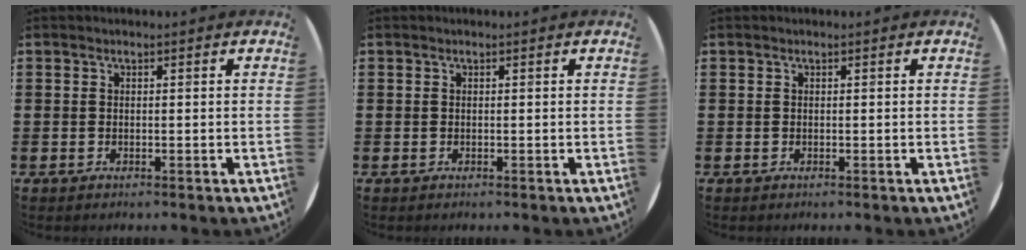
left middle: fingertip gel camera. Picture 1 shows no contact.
{"total": 0.0}
{"total": 0.0}